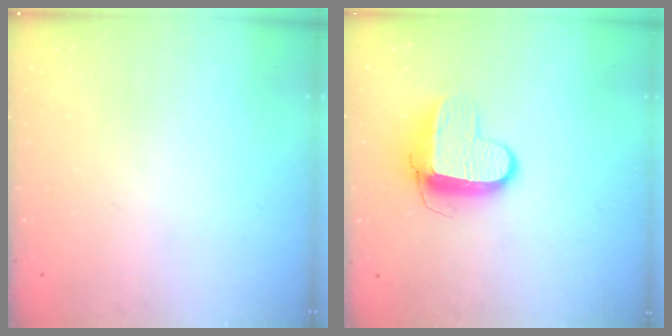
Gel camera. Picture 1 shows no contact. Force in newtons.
{"total": 8.9, "press": 8.8, "slide": 1.0}